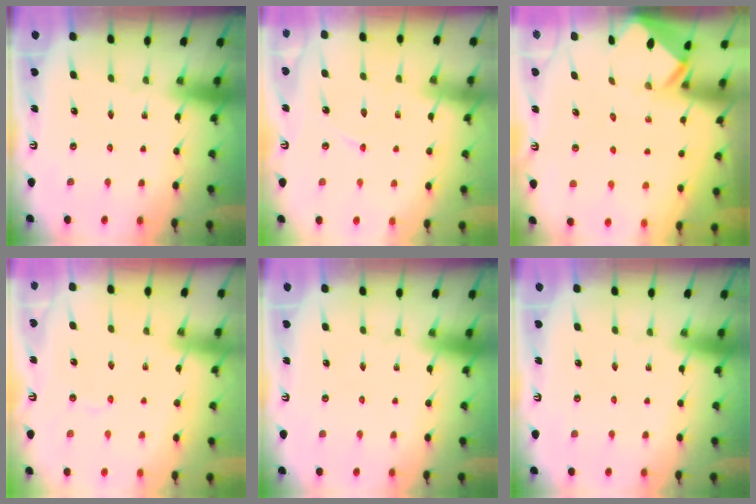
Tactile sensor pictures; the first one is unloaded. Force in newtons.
{"total": 4.3, "press": 4.3, "slide": 0.1}
{"total": 2.8, "press": 2.8, "slide": 0.2}
{"total": 2.7, "press": 2.7, "slide": 0.4}
{"total": 0.0}
{"total": 0.0}